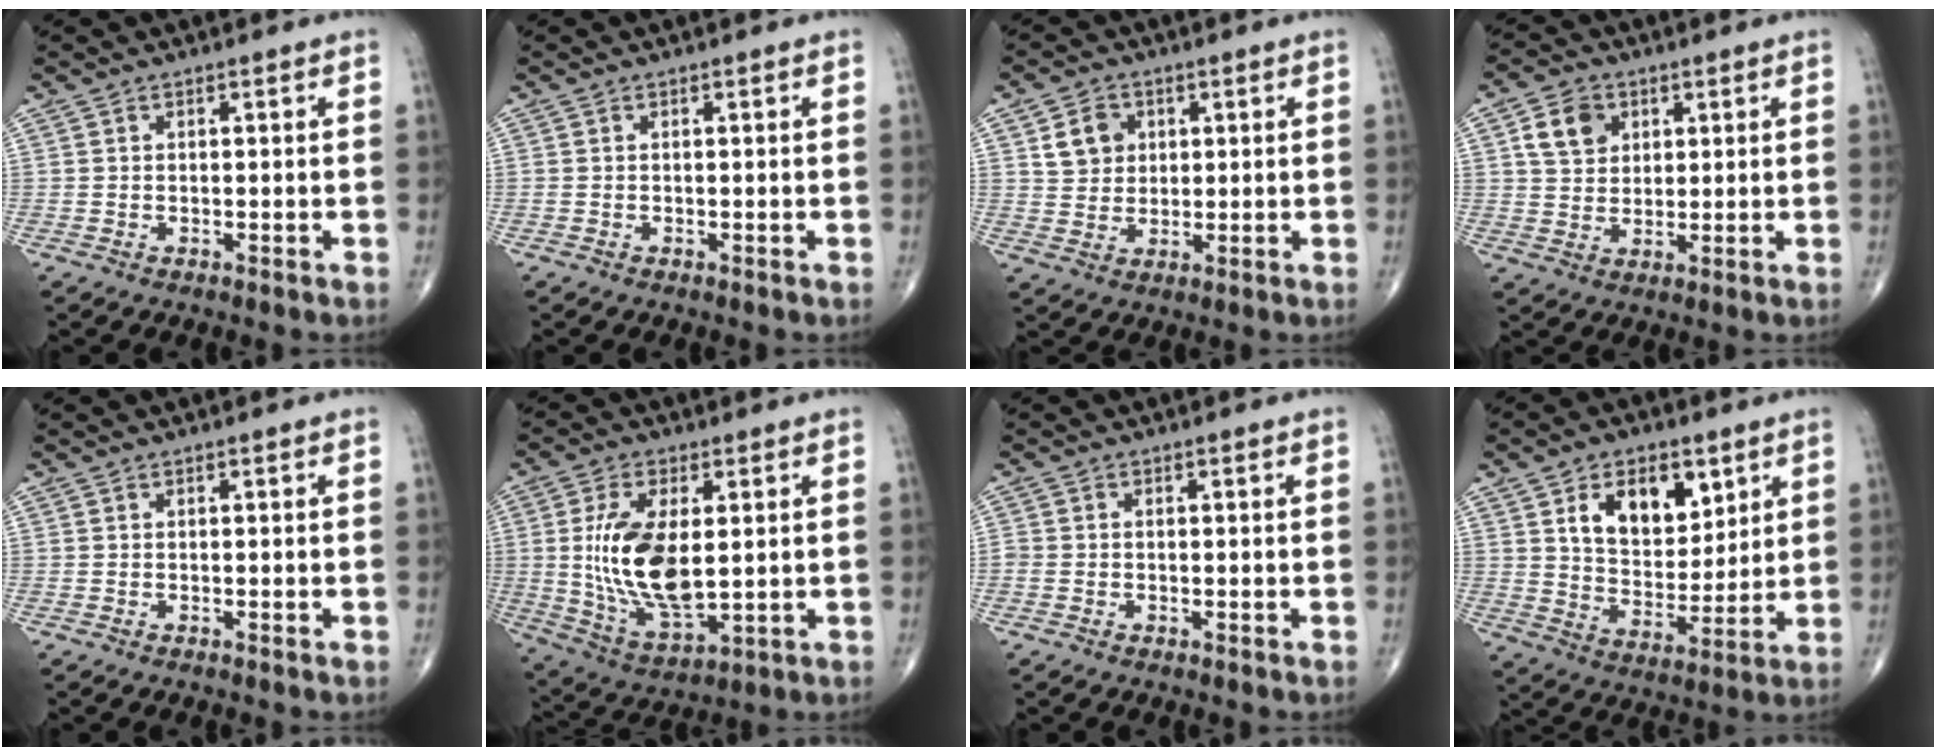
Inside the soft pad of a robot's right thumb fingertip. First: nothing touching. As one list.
[{"total": 0.0}, {"total": 6.1, "force": [2.1, 5.2, 2.6], "torque": [-0.020, -0.009, 0.037]}, {"total": 7.2, "force": [2.6, 5.7, 3.5], "torque": [-0.040, -0.006, 0.046]}, {"total": 0.0}, {"total": 15.7, "force": [1.3, 7.6, 13.7], "torque": [-0.261, -0.022, 0.038]}, {"total": 0.9, "force": [-0.3, 0.7, 0.5], "torque": [-0.008, 0.000, -0.008]}, {"total": 13.7, "force": [6.0, 8.3, 9.1], "torque": [-0.106, -0.035, 0.109]}]